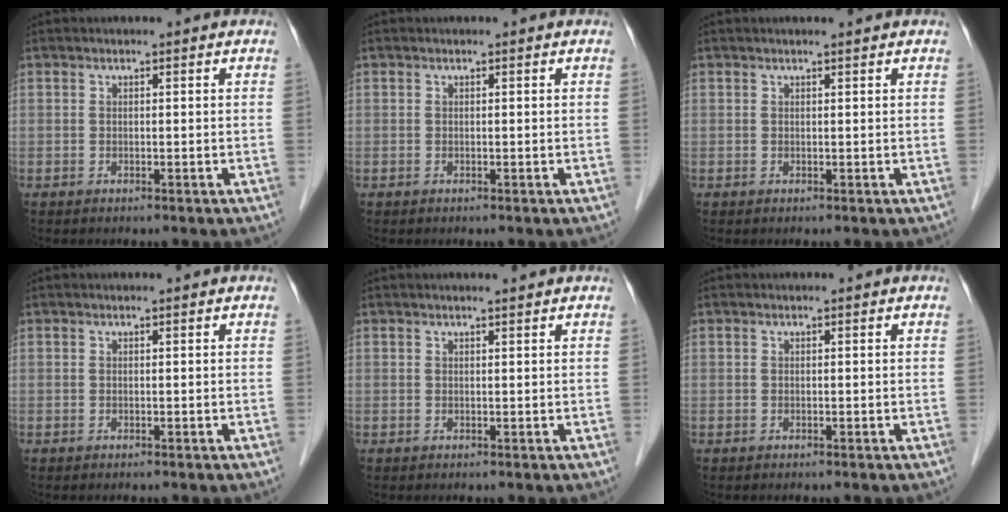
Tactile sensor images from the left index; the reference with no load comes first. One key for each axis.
{"total": 0.0}
{"total": 1.1, "fx": 0.9, "fy": -0.1, "fz": 0.5, "tx": -0.008, "ty": 0.009, "tz": 0.017}
{"total": 0.0}
{"total": 1.7, "fx": 1.5, "fy": -0.1, "fz": 0.7, "tx": -0.011, "ty": 0.009, "tz": 0.023}
{"total": 0.0}